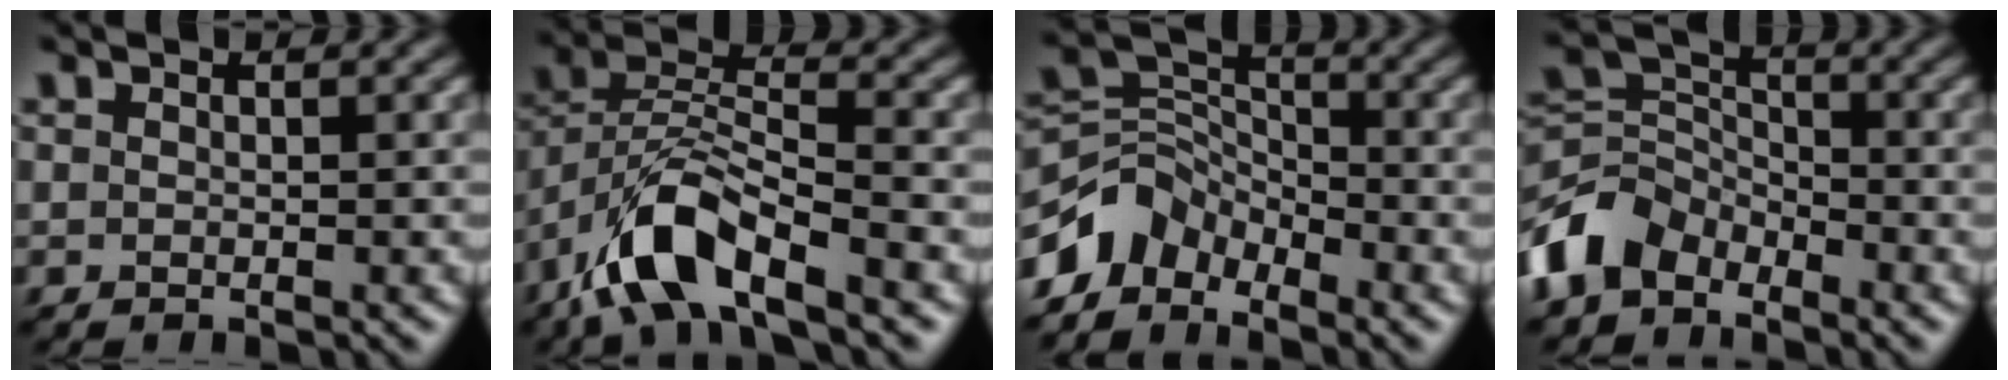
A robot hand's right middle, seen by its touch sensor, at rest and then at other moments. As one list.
[{"total": 8.2, "force": [-5.1, 2.8, 5.7], "torque": [-0.108, 0.008, -0.103]}, {"total": 4.4, "force": [-3.4, 2.6, 1.1], "torque": [-0.023, 0.006, -0.078]}, {"total": 5.9, "force": [-3.7, 3.8, 2.6], "torque": [-0.059, 0.003, -0.088]}]